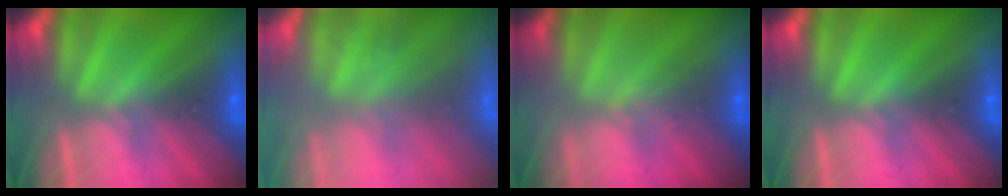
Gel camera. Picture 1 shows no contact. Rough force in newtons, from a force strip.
{"total": 7.5}
{"total": 2.9}
{"total": 0.0}